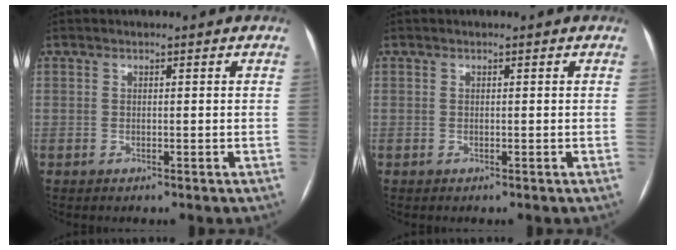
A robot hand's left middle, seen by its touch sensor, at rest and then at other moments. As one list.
[{"total": 0.0}]